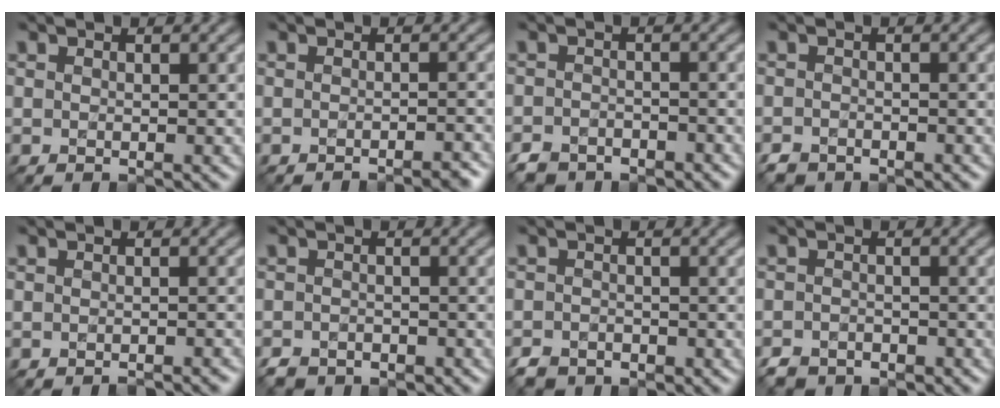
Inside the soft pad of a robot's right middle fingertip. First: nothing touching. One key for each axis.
{"total": 2.2, "fx": -1.9, "fy": 0.4, "fz": 1.1, "tx": -0.002, "ty": 0.004, "tz": -0.027}
{"total": 3.4, "fx": -2.9, "fy": 1.7, "fz": 0.7, "tx": -0.003, "ty": -0.003, "tz": -0.051}
{"total": 1.8, "fx": -1.5, "fy": 0.9, "fz": 0.3, "tx": -0.002, "ty": -0.002, "tz": -0.029}
{"total": 1.5, "fx": -1.4, "fy": 0.2, "fz": 0.5, "tx": 0.003, "ty": 0.002, "tz": -0.018}
{"total": 2.5, "fx": -2.0, "fy": 1.2, "fz": 0.6, "tx": -0.005, "ty": -0.001, "tz": -0.039}
{"total": 2.3, "fx": -1.8, "fy": 1.3, "fz": 0.6, "tx": -0.007, "ty": -0.001, "tz": -0.036}
{"total": 2.8, "fx": -2.3, "fy": 1.4, "fz": 0.6, "tx": -0.006, "ty": -0.003, "tz": -0.043}